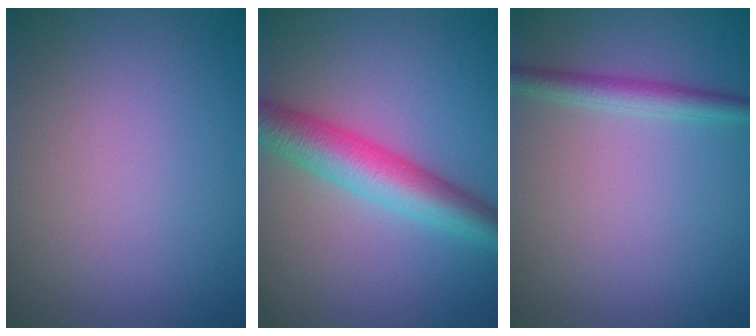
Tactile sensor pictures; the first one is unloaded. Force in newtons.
{"total": 6.0, "press": 6.0, "slide": 0.1}
{"total": 2.3, "press": 2.3, "slide": 0.0}